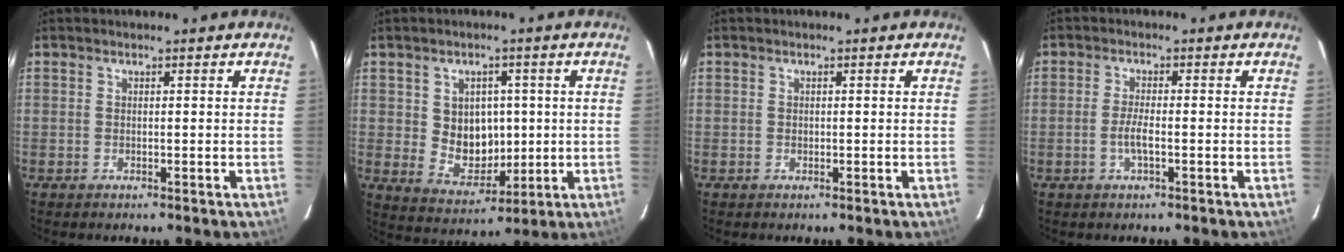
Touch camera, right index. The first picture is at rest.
{"total": 8.7, "force": [0.5, 7.4, 4.6], "torque": [-0.086, 0.001, 0.030]}
{"total": 0.5, "force": [-0.1, 0.5, 0.1], "torque": [0.000, -0.001, -0.001]}
{"total": 3.0, "force": [-1.1, 0.5, 2.8], "torque": [-0.058, -0.002, -0.022]}